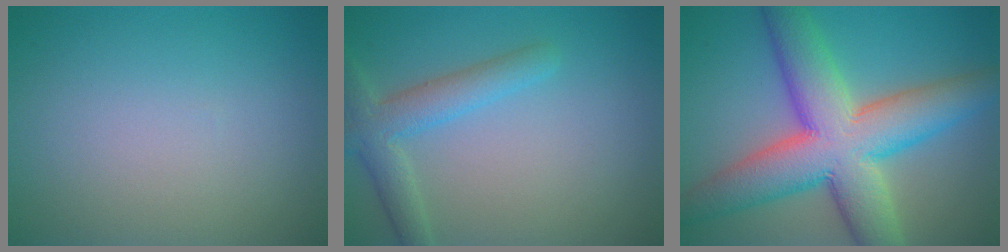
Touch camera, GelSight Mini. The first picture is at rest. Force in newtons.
{"total": 3.6, "press": 3.6, "slide": 0.2}
{"total": 11.4, "press": 11.4, "slide": 0.4}